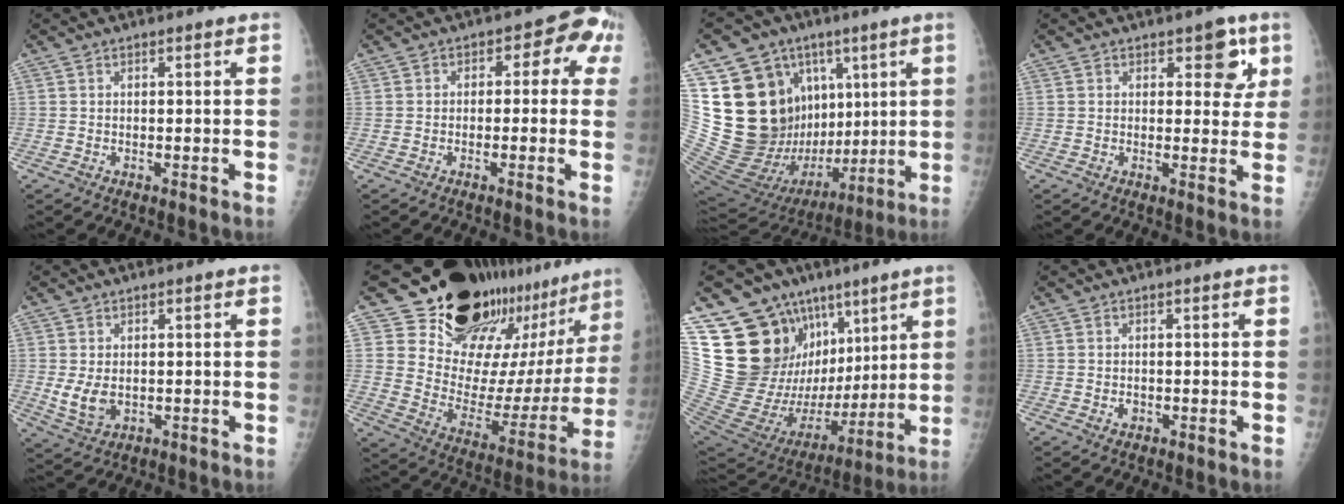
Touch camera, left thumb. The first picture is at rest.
{"total": 6.1, "force": [0.5, 4.7, 3.9], "torque": [0.001, 0.028, -0.007]}
{"total": 32.1, "force": [7.0, 21.7, 22.6], "torque": [-0.381, 0.008, 0.144]}
{"total": 5.7, "force": [2.7, 3.7, 3.5], "torque": [0.000, -0.010, 0.027]}
{"total": 5.2, "force": [-0.1, 3.6, 3.8], "torque": [-0.064, -0.007, 0.010]}
{"total": 30.1, "force": [22.7, 12.7, 15.2], "torque": [-0.196, -0.137, 0.325]}
{"total": 28.6, "force": [11.8, 19.6, 17.2], "torque": [-0.263, -0.008, 0.233]}
{"total": 1.3, "force": [-0.3, 1.1, 0.7], "torque": [-0.006, 0.003, -0.002]}